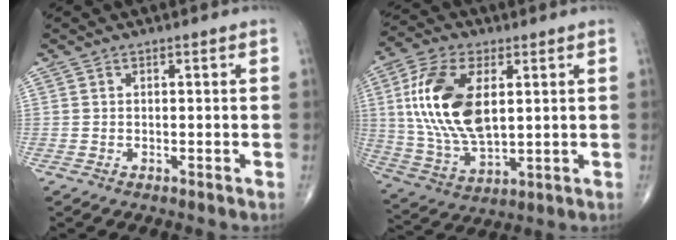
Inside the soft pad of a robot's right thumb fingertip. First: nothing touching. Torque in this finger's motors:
{"motor_torque": [2.39, 2.30, 1.59, 0.15, 0.54]}